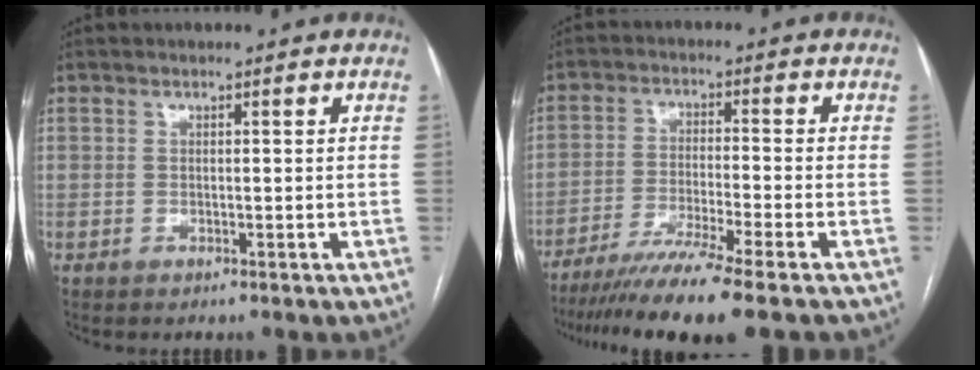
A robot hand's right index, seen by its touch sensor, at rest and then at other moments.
{"total": 11.9, "force": [-9.4, -1.8, 7.0], "torque": [-0.109, -0.035, -0.152]}